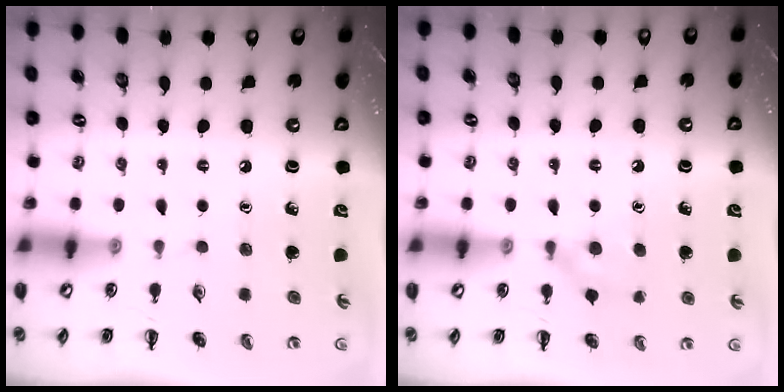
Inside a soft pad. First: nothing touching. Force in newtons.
{"total": 6.7, "press": 6.5, "slide": 1.9}